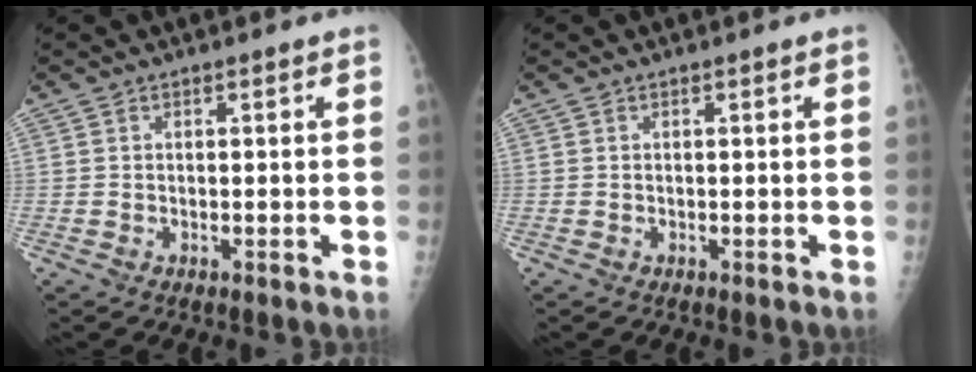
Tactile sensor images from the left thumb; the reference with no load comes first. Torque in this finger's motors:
{"motor_torque": [0.00, 0.00, -0.03, -0.02, 0.00]}